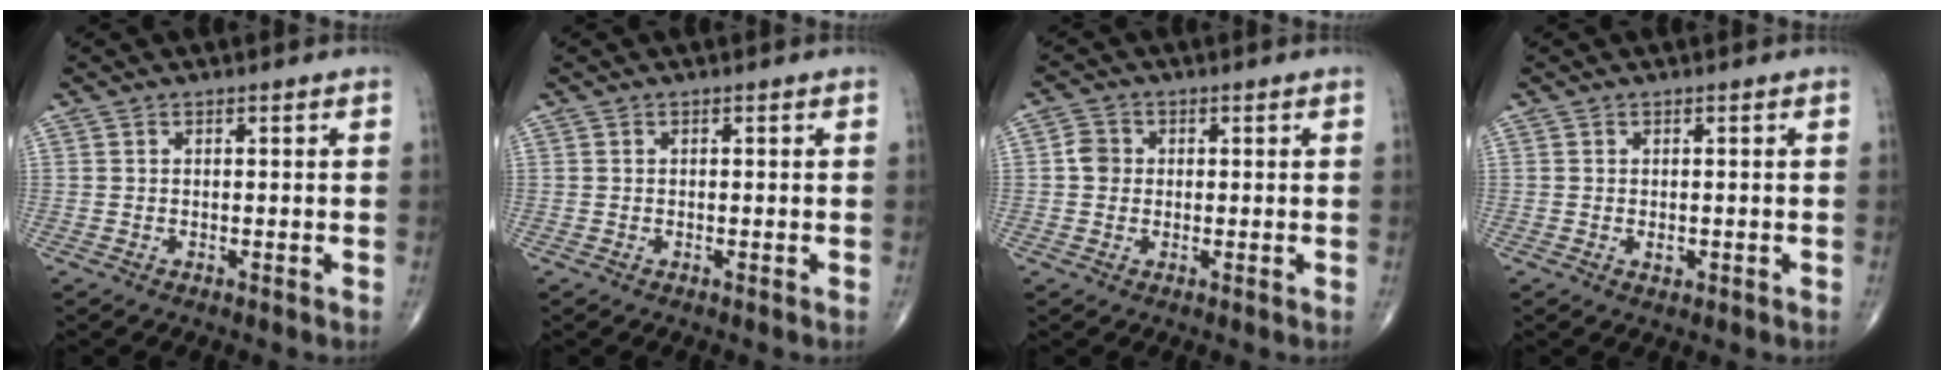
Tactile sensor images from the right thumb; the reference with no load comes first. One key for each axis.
{"total": 0.0}
{"total": 3.2, "fx": 0.1, "fy": 2.9, "fz": 1.3, "tx": -0.012, "ty": 0.005, "tz": -0.004}
{"total": 1.2, "fx": -0.2, "fy": 0.8, "fz": 0.9, "tx": -0.009, "ty": 0.000, "tz": -0.001}